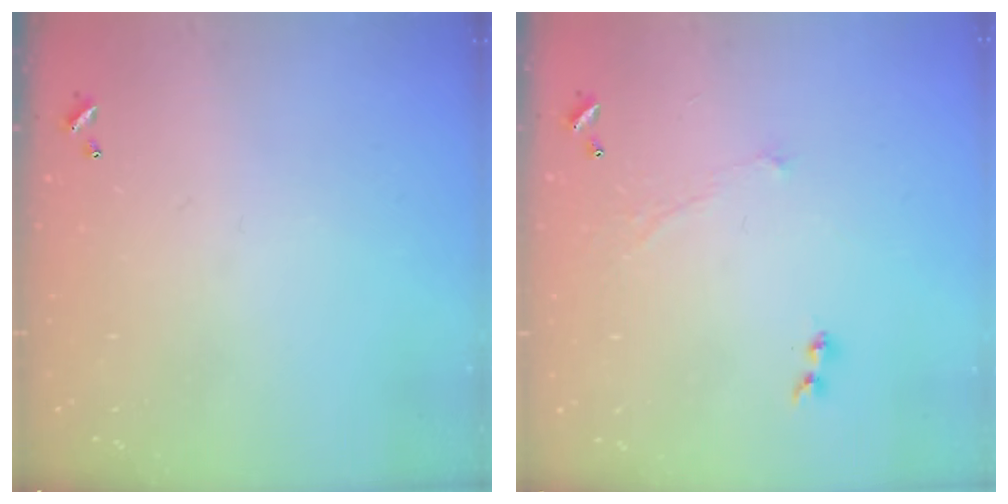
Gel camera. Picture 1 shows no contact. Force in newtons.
{"total": 1.2, "press": 0.7, "slide": 1.0}